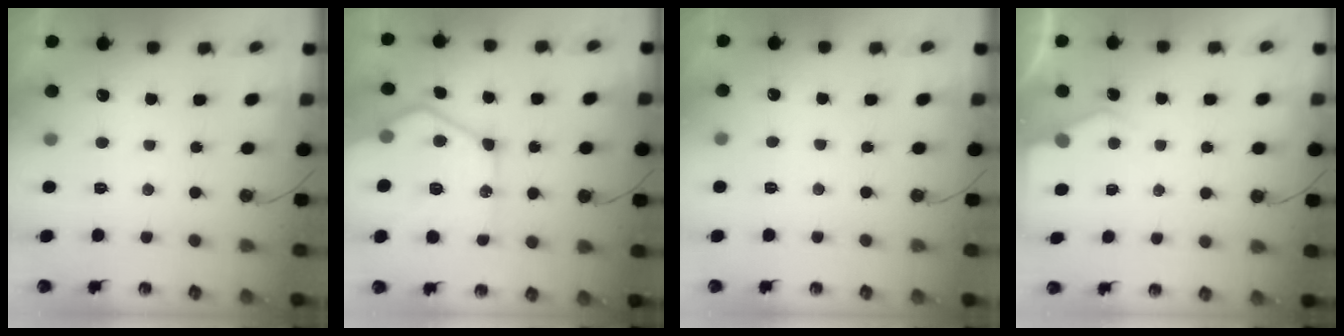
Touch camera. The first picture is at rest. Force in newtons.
{"total": 22.0, "press": 21.9, "slide": 2.3}
{"total": 2.5, "press": 2.5, "slide": 0.4}
{"total": 3.9, "press": 3.8, "slide": 0.4}